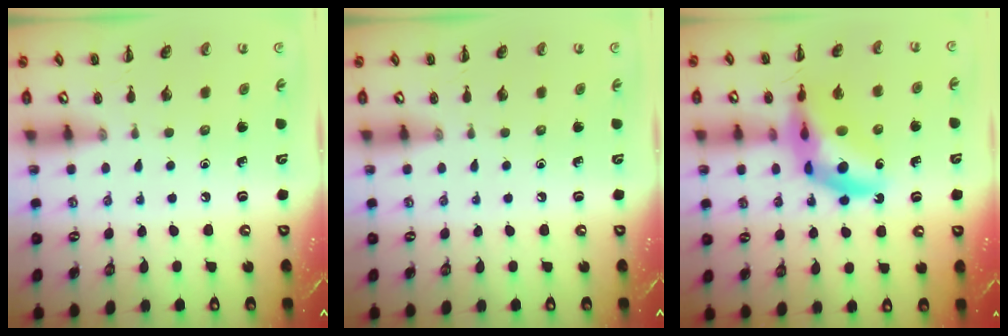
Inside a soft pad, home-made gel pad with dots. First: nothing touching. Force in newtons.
{"total": 0.0}
{"total": 14.4, "press": 13.8, "slide": 4.1}